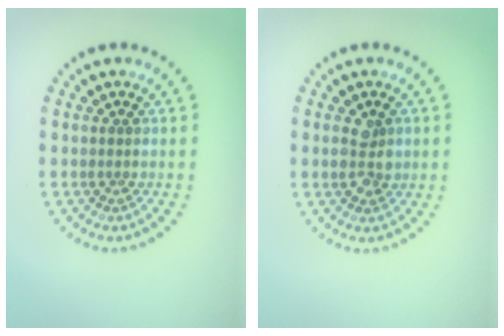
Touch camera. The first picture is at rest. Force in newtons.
{"total": 2.4, "press": 2.4, "slide": 0.1}